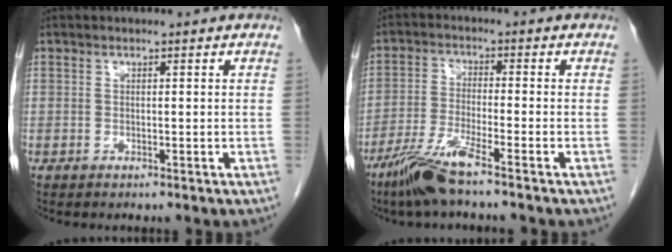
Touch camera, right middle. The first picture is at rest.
{"total": 7.1, "force": [-5.0, -0.2, 4.9], "torque": [-0.105, -0.022, -0.104]}